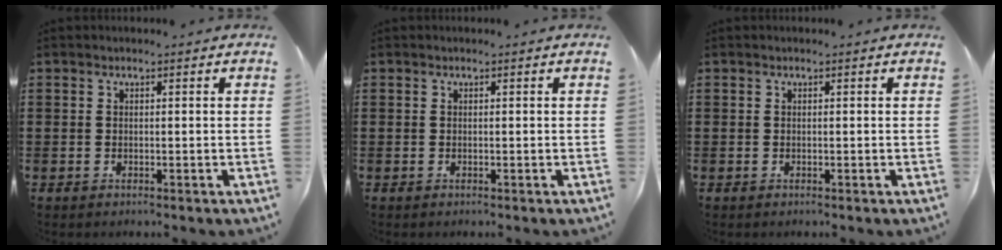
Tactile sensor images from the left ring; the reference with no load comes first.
{"total": 0.0}
{"total": 0.0}